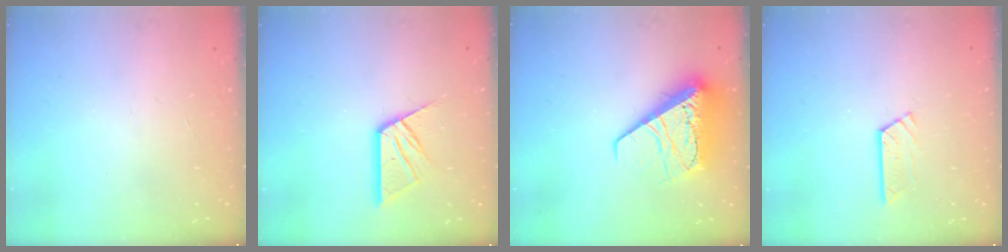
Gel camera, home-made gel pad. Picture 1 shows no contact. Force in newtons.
{"total": 11.9, "press": 11.8, "slide": 1.1}
{"total": 11.6, "press": 11.5, "slide": 1.6}
{"total": 4.8, "press": 4.8, "slide": 0.1}